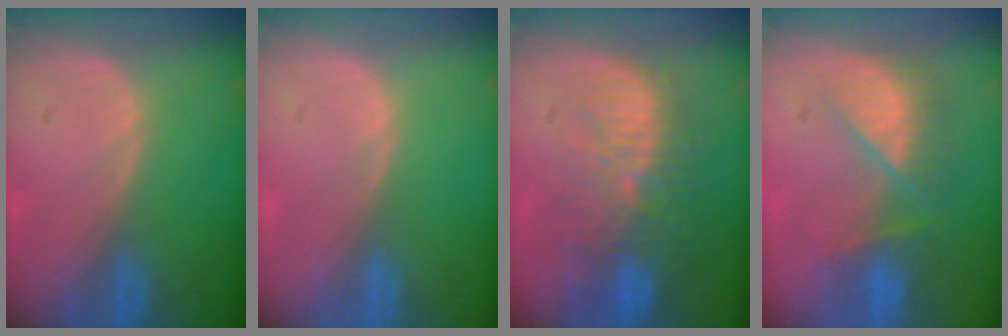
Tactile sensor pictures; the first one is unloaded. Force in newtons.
{"total": 0.0}
{"total": 11.3, "press": 9.9, "slide": 5.3}
{"total": 7.9, "press": 7.2, "slide": 3.1}